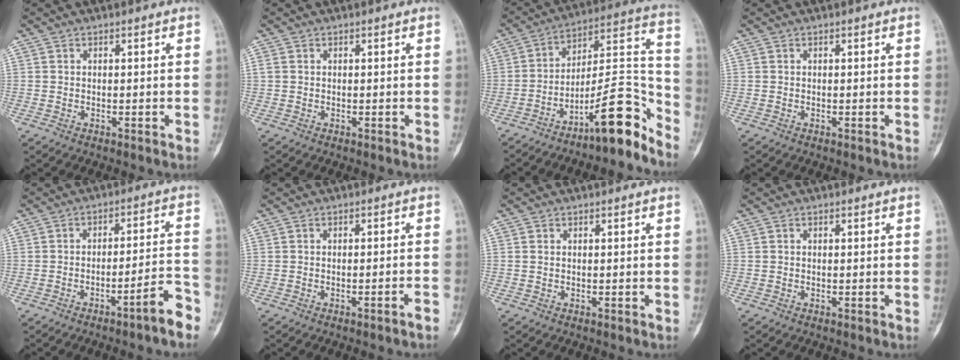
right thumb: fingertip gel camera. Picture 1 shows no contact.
{"total": 0.7, "force": [0.2, 0.6, 0.4], "torque": [-0.009, 0.006, 0.004]}
{"total": 15.6, "force": [-11.2, 3.3, 10.4], "torque": [-0.128, 0.127, -0.181]}
{"total": 0.0}
{"total": 7.7, "force": [-5.1, 0.5, 5.7], "torque": [-0.082, 0.049, -0.074]}
{"total": 2.2, "force": [-1.6, -0.2, 1.4], "torque": [-0.031, 0.012, -0.018]}
{"total": 0.5, "force": [0.0, 0.4, 0.4], "torque": [-0.014, 0.000, 0.000]}
{"total": 0.0}